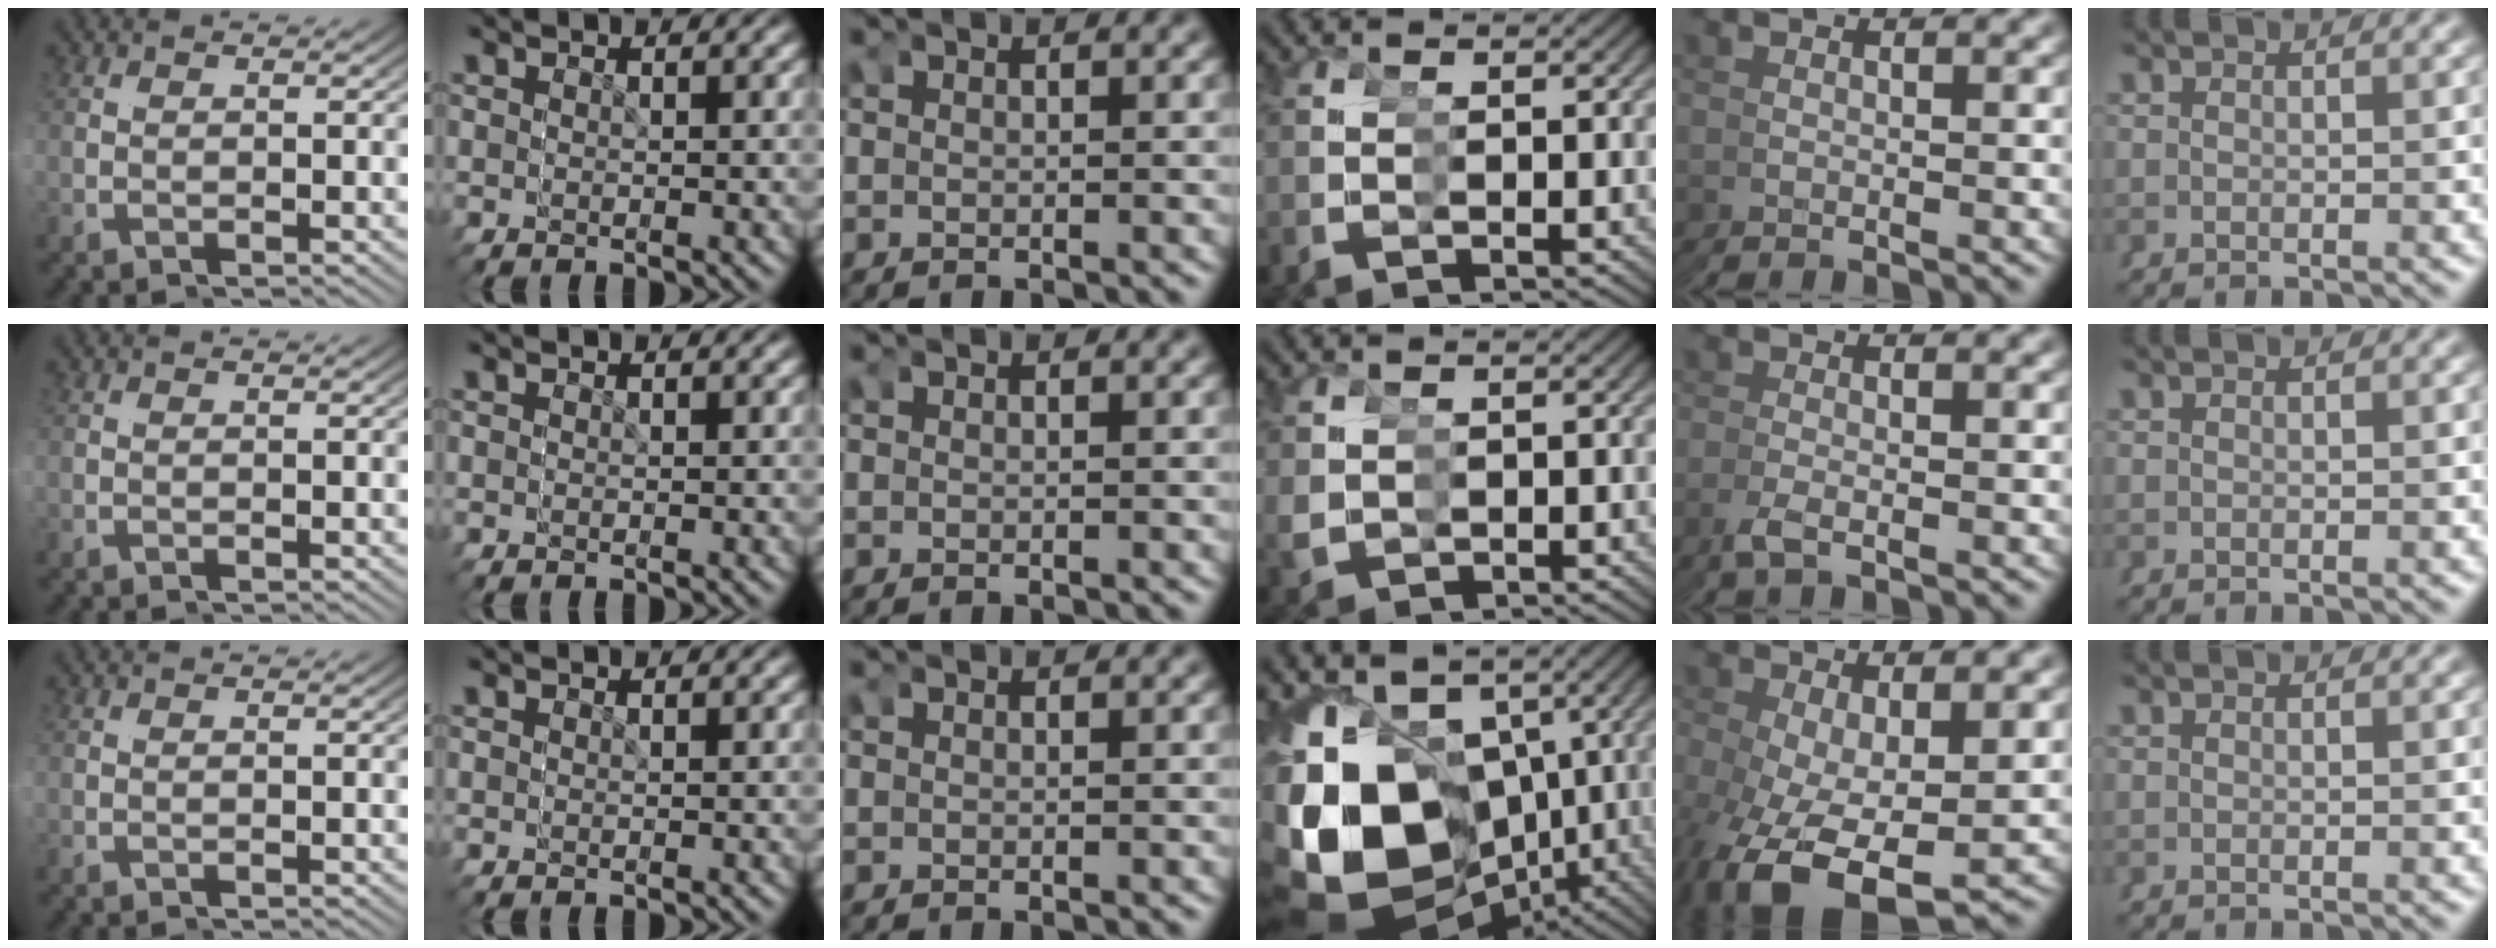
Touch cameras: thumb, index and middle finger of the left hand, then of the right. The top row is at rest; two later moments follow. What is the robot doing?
{"motion": "grasp_and_lifting", "object": "straw"}